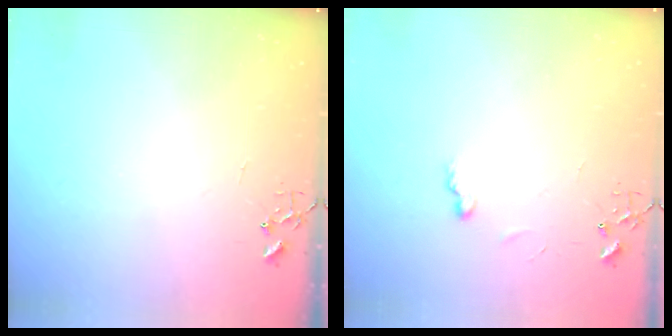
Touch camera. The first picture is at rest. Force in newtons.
{"total": 5.3, "press": 5.2, "slide": 0.7}